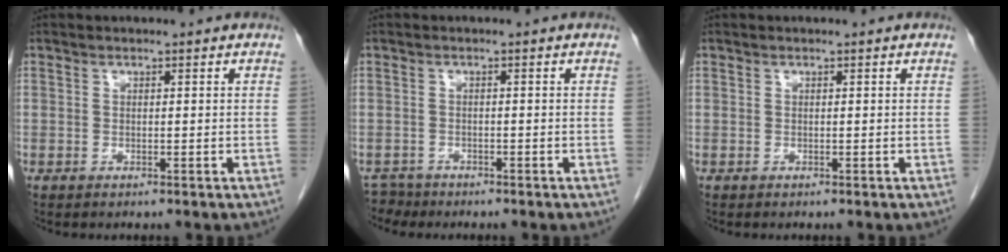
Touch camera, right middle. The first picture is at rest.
{"total": 2.0, "force": [-1.8, 0.6, -0.6], "torque": [0.008, -0.004, -0.031]}
{"total": 0.0}